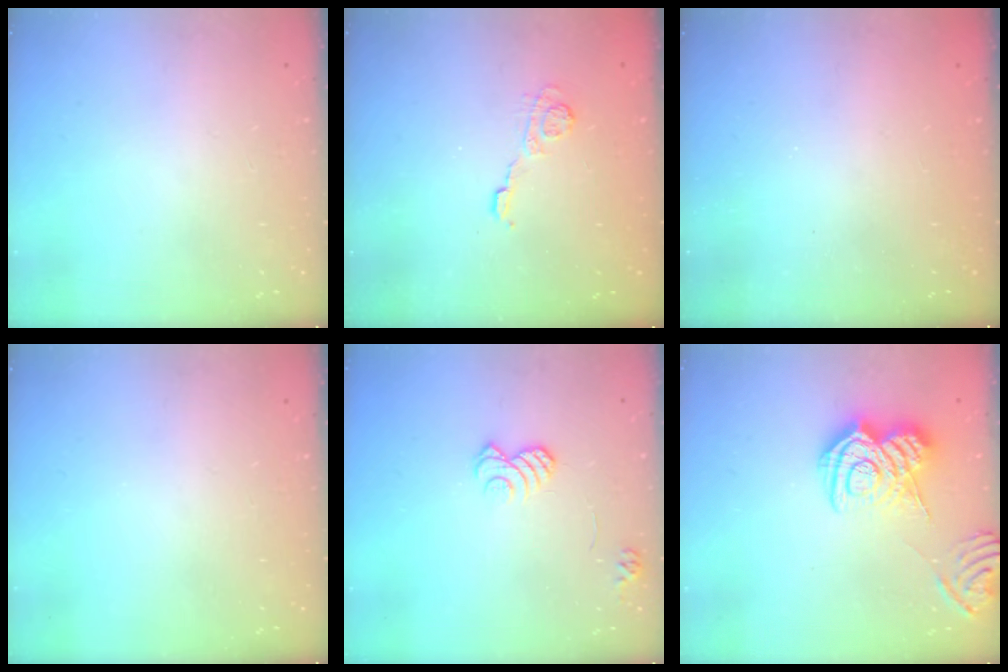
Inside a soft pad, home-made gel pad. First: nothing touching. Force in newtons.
{"total": 4.5, "press": 4.3, "slide": 1.4}
{"total": 2.5, "press": 2.4, "slide": 0.8}
{"total": 0.0}
{"total": 7.9, "press": 7.9, "slide": 0.4}
{"total": 14.0, "press": 14.0, "slide": 0.7}